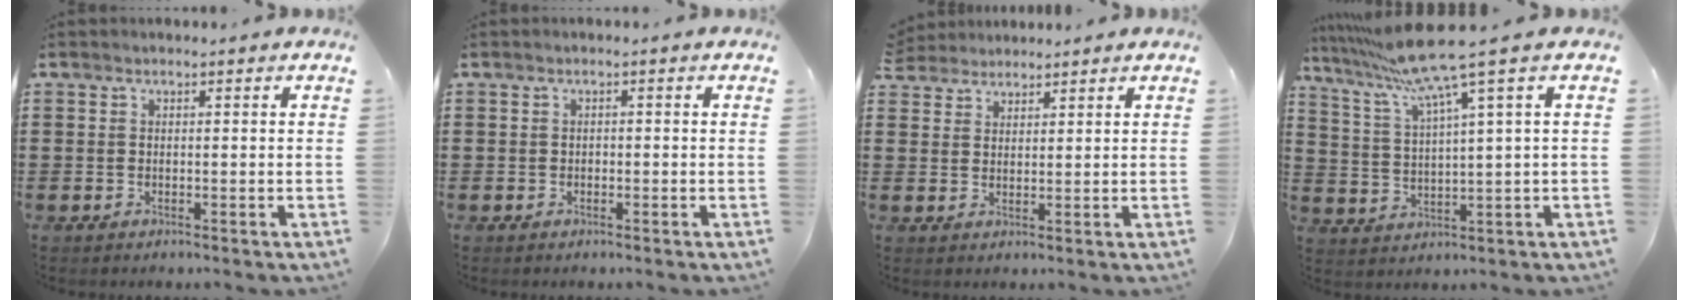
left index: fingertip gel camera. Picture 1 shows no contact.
{"total": 0.6, "force": [-0.4, 0.3, 0.2], "torque": [-0.008, -0.001, -0.008]}
{"total": 2.3, "force": [2.2, 0.7, -0.3], "torque": [-0.002, 0.002, 0.042]}
{"total": 8.8, "force": [5.7, -0.8, 6.7], "torque": [-0.165, -0.036, 0.088]}